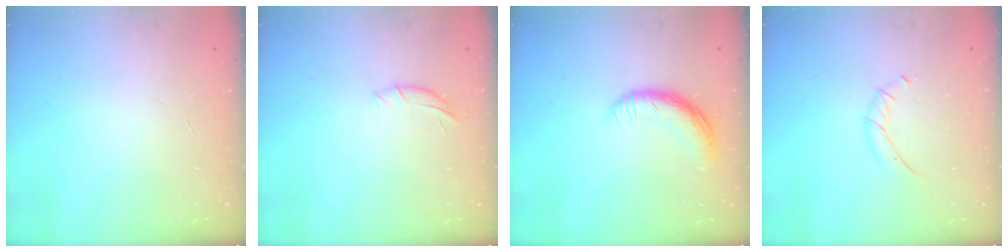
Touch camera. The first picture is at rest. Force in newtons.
{"total": 5.8, "press": 5.7, "slide": 1.2}
{"total": 11.4, "press": 11.3, "slide": 1.4}
{"total": 6.2, "press": 6.0, "slide": 1.6}